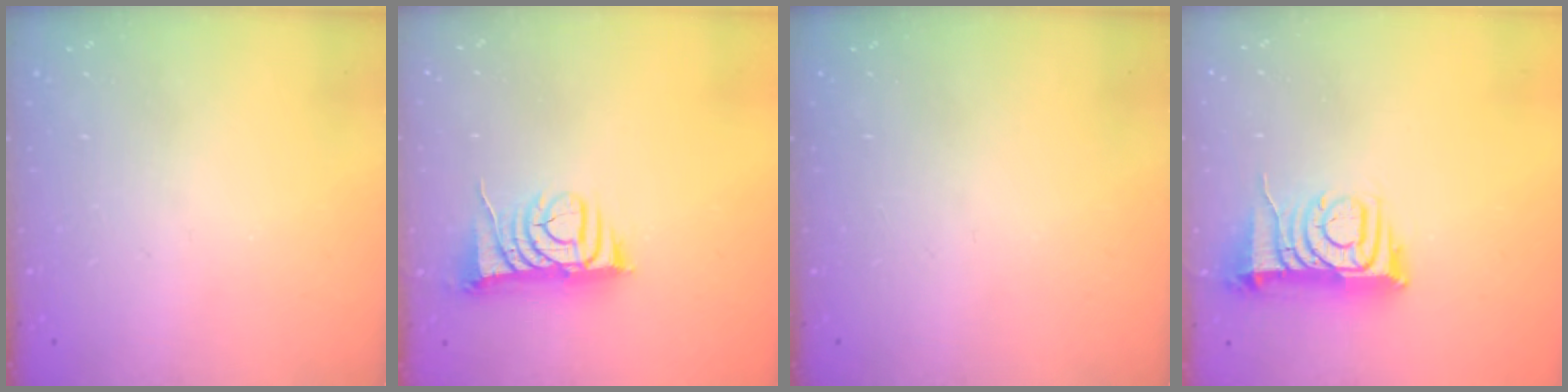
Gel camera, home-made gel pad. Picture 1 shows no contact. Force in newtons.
{"total": 8.3, "press": 8.2, "slide": 0.8}
{"total": 0.0}
{"total": 9.5, "press": 9.5, "slide": 0.7}